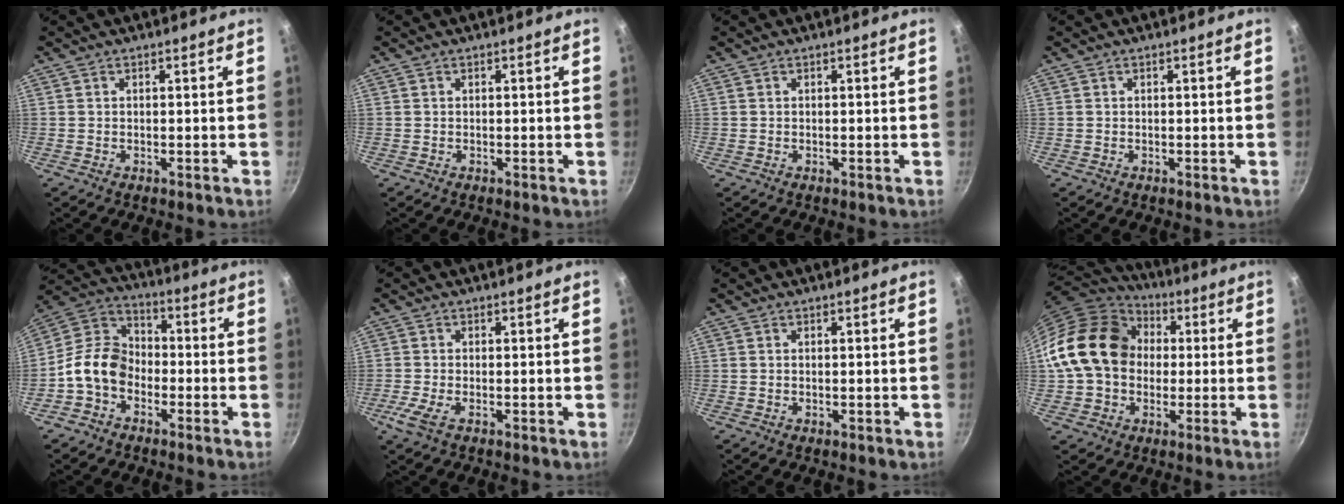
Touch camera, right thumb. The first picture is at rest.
{"total": 0.0}
{"total": 0.0}
{"total": 0.0}
{"total": 10.7, "force": [-3.6, 8.0, 6.1], "torque": [-0.081, 0.044, -0.094]}
{"total": 3.0, "force": [-1.2, 0.8, 2.6], "torque": [-0.068, -0.002, -0.029]}
{"total": 0.0}
{"total": 18.4, "force": [2.1, 14.7, 10.8], "torque": [-0.167, 0.037, 0.030]}